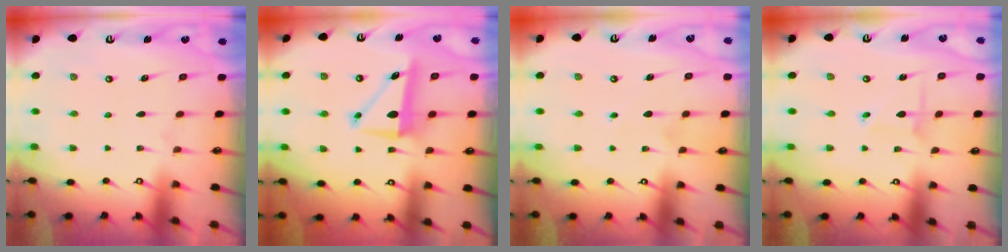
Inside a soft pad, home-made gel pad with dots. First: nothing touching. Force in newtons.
{"total": 8.2, "press": 8.0, "slide": 1.8}
{"total": 4.6, "press": 4.6, "slide": 0.4}
{"total": 2.0, "press": 2.0, "slide": 0.3}